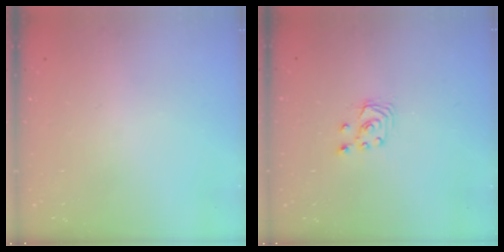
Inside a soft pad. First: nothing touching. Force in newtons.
{"total": 3.0, "press": 3.0, "slide": 0.3}